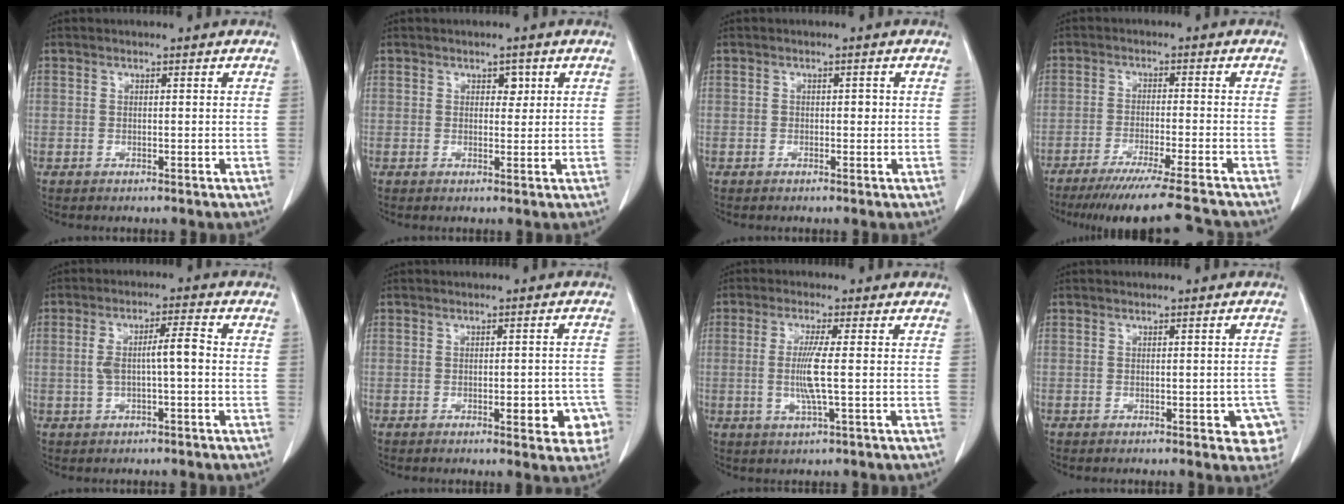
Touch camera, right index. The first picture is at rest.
{"total": 1.7, "force": [0.7, 1.2, 1.0], "torque": [-0.007, 0.000, 0.007]}
{"total": 0.9, "force": [-0.2, 0.7, 0.6], "torque": [-0.005, 0.003, -0.005]}
{"total": 13.3, "force": [-11.8, -0.9, 6.1], "torque": [-0.074, -0.037, -0.181]}
{"total": 5.5, "force": [-0.4, 1.0, 5.4], "torque": [-0.104, 0.021, -0.004]}
{"total": 6.3, "force": [-2.5, 2.2, 5.3], "torque": [-0.053, 0.005, -0.027]}
{"total": 5.4, "force": [-0.3, 0.0, 5.4], "torque": [-0.112, -0.004, -0.007]}
{"total": 5.0, "force": [-2.2, 1.9, 4.0], "torque": [-0.024, 0.005, -0.028]}